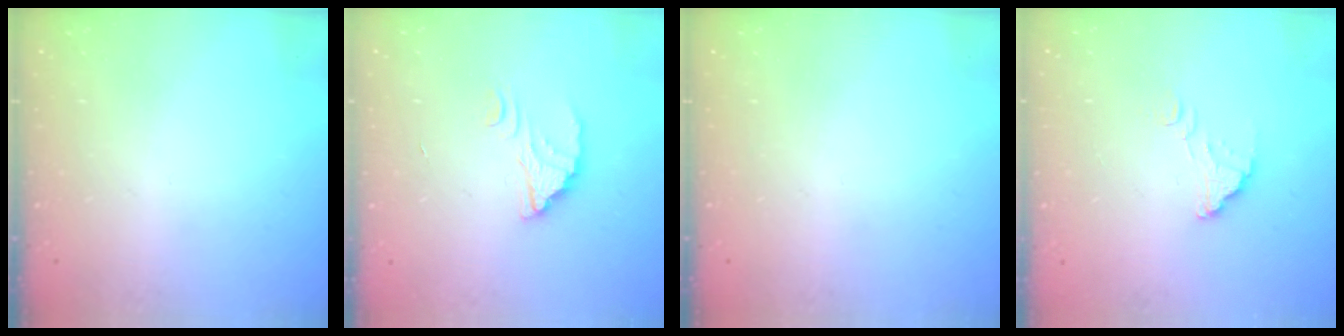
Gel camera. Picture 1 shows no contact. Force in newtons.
{"total": 2.7, "press": 2.7, "slide": 0.1}
{"total": 0.0}
{"total": 2.5, "press": 2.5, "slide": 0.1}